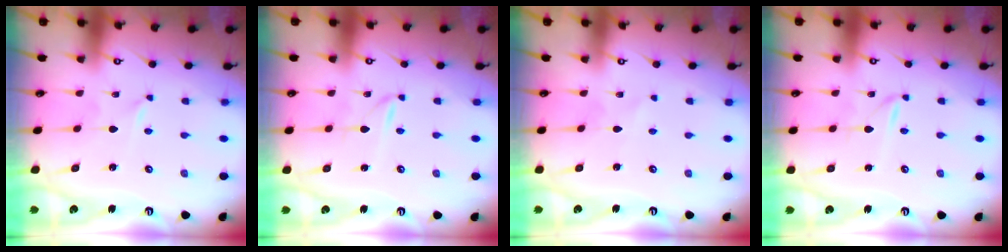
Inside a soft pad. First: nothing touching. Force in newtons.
{"total": 1.9, "press": 1.9, "slide": 0.2}
{"total": 1.5, "press": 1.5, "slide": 0.2}
{"total": 1.9, "press": 1.9, "slide": 0.2}